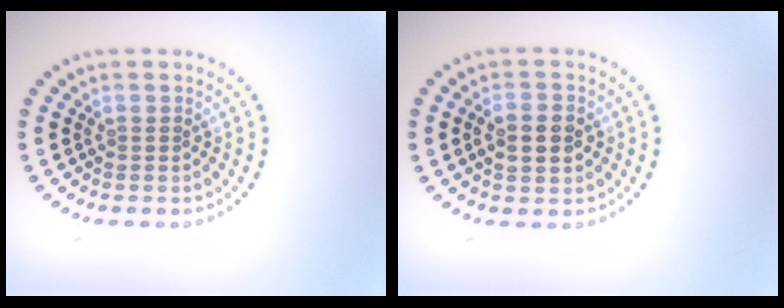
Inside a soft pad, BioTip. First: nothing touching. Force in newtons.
{"total": 2.9, "press": 2.9, "slide": 0.1}